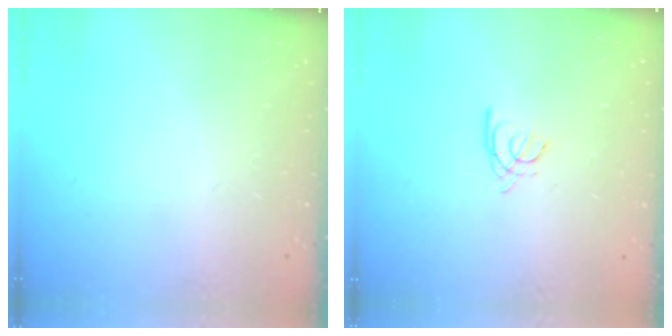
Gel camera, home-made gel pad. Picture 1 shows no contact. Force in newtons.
{"total": 3.6, "press": 3.6, "slide": 0.4}